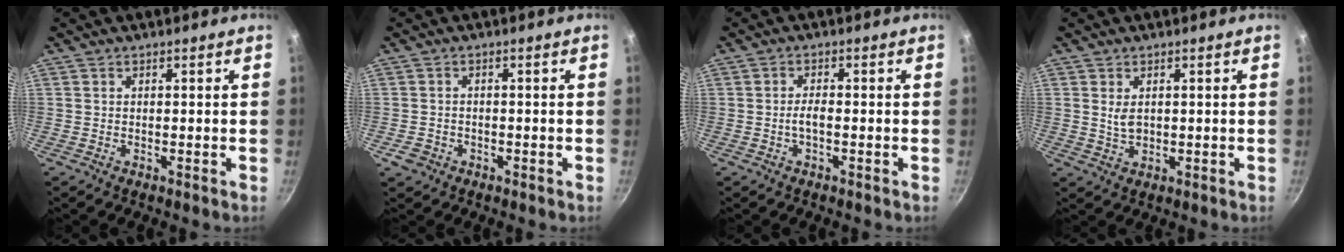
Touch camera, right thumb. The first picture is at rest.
{"total": 2.8, "force": [-1.2, 2.3, 1.0], "torque": [-0.017, 0.013, -0.015]}
{"total": 2.2, "force": [-0.6, 0.8, 2.0], "torque": [-0.040, 0.011, -0.014]}
{"total": 3.1, "force": [0.7, 1.9, 2.3], "torque": [-0.037, -0.005, 0.017]}